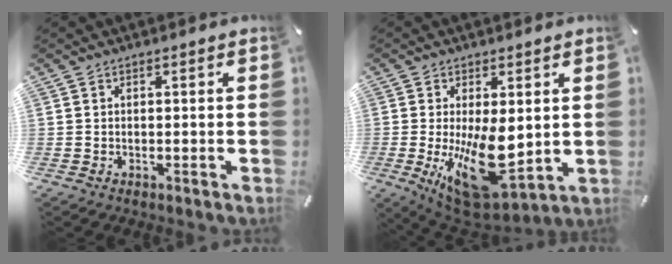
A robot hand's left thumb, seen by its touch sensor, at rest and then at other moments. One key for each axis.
{"total": 19.0, "fx": -1.0, "fy": 10.1, "fz": 16.1, "tx": -0.244, "ty": -0.038, "tz": 0.008}